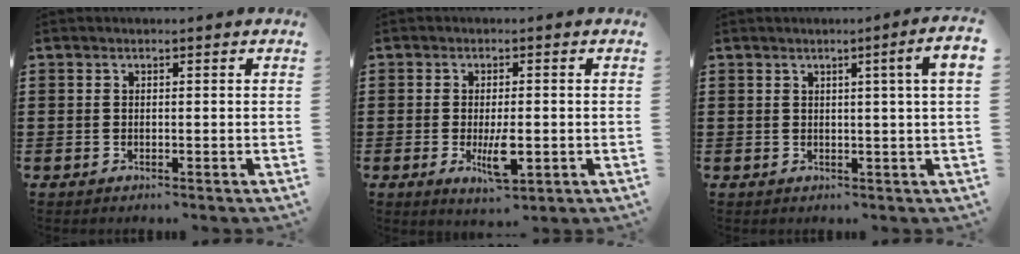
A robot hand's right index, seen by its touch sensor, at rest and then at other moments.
{"total": 5.5, "force": [-1.3, 1.8, 5.0], "torque": [-0.089, -0.010, -0.025]}
{"total": 3.8, "force": [1.0, -0.7, 3.6], "torque": [-0.058, -0.010, 0.011]}